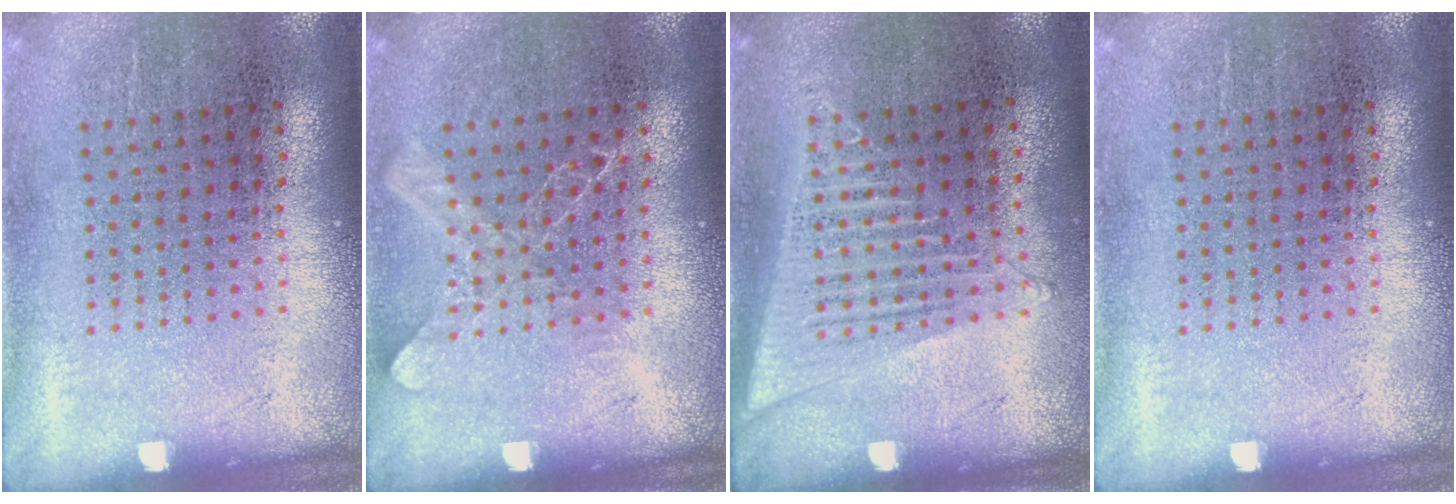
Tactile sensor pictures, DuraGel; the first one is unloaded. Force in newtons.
{"total": 1.3, "press": 1.2, "slide": 0.3}
{"total": 1.4, "press": 1.3, "slide": 0.5}
{"total": 0.0}